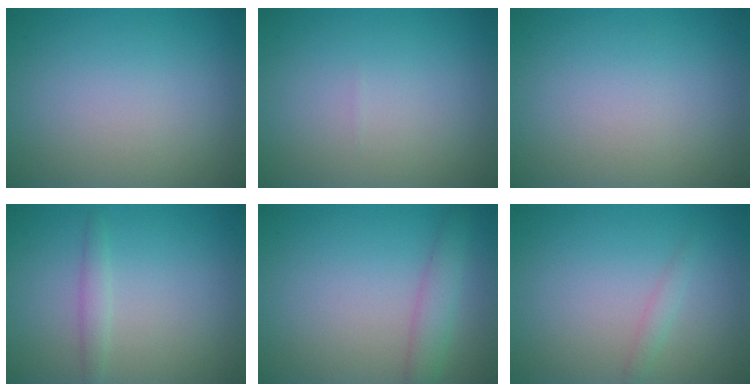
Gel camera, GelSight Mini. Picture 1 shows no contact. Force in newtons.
{"total": 0.0}
{"total": 0.0}
{"total": 1.3, "press": 1.3, "slide": 0.1}
{"total": 2.5, "press": 2.5, "slide": 0.1}
{"total": 1.0, "press": 1.0, "slide": 0.0}